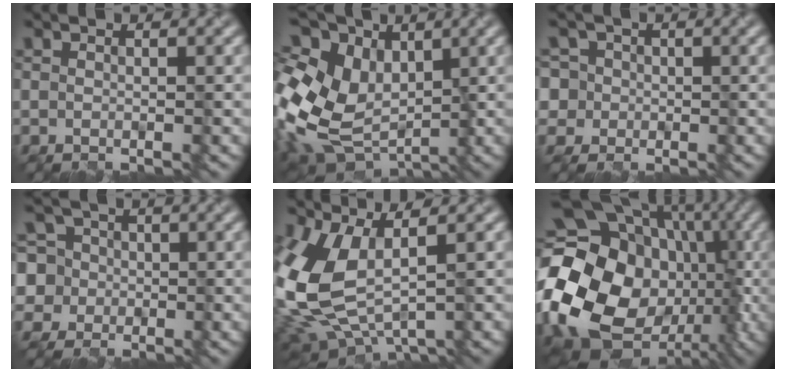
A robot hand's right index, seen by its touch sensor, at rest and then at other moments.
{"total": 12.5, "force": [1.5, 9.1, 8.4], "torque": [-0.205, 0.021, 0.048]}
{"total": 6.2, "force": [1.3, 5.7, 2.3], "torque": [-0.047, 0.041, -0.010]}
{"total": 7.6, "force": [0.7, 7.1, 2.6], "torque": [-0.064, 0.039, -0.017]}
{"total": 9.4, "force": [0.5, 5.2, 7.9], "torque": [-0.205, -0.024, 0.022]}
{"total": 21.2, "force": [-2.9, 17.0, 12.4], "torque": [-0.212, -0.017, -0.071]}